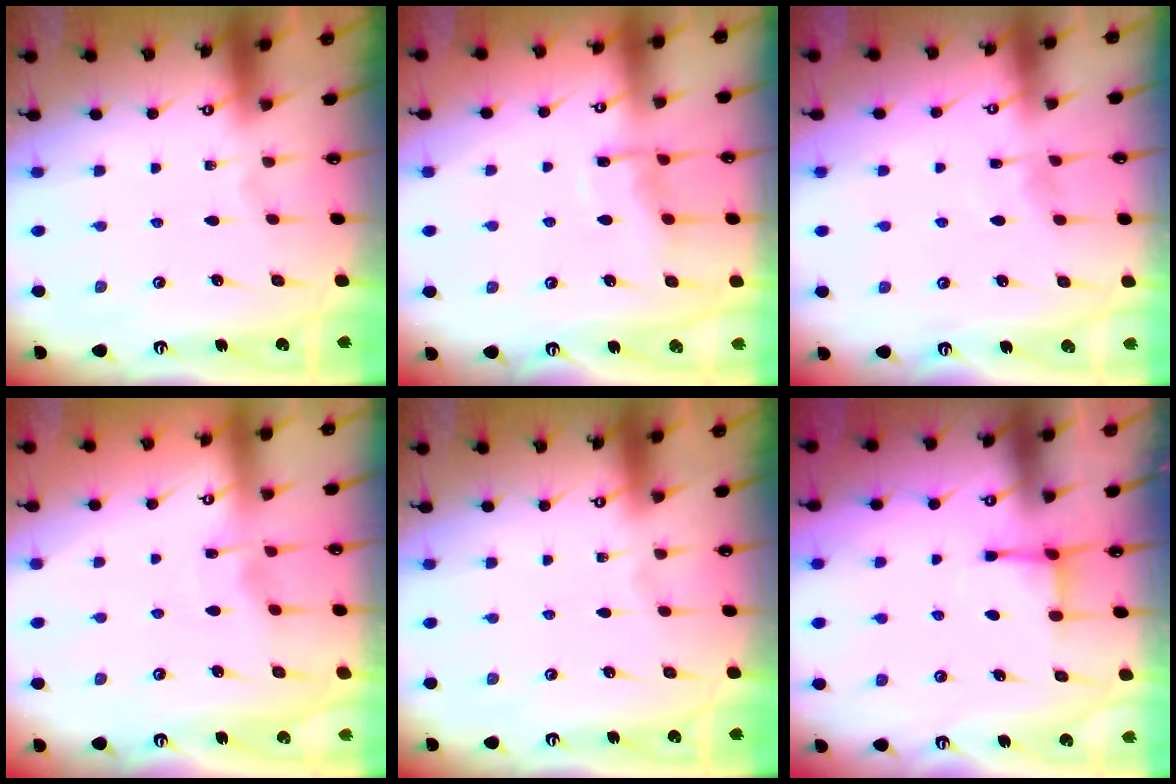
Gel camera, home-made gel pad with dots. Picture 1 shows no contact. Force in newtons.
{"total": 8.1, "press": 8.0, "slide": 0.7}
{"total": 5.1, "press": 5.0, "slide": 0.5}
{"total": 2.9, "press": 2.9, "slide": 0.4}
{"total": 0.0}
{"total": 2.9, "press": 2.9, "slide": 0.4}